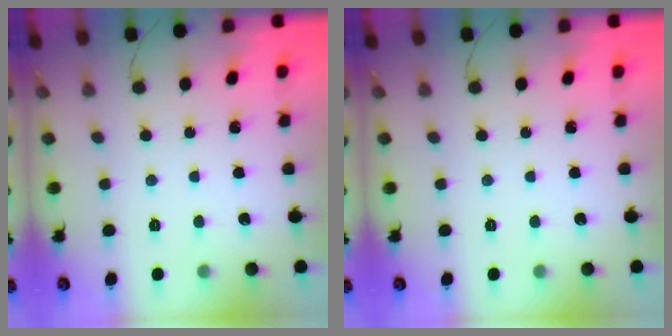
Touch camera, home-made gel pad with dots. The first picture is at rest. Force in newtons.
{"total": 0.0}